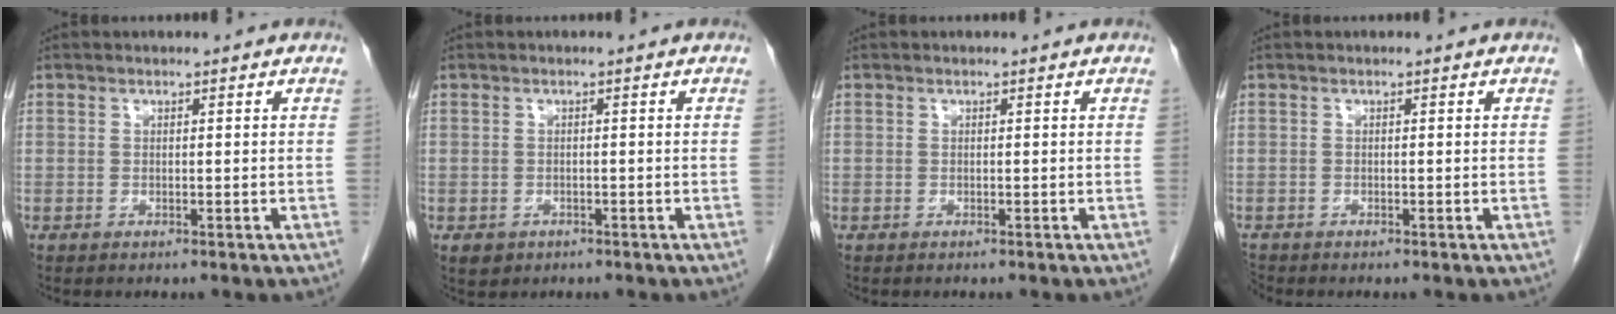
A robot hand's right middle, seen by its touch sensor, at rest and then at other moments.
{"total": 1.9, "force": [-1.0, 1.5, 0.5], "torque": [-0.011, 0.001, -0.009]}
{"total": 0.0}
{"total": 0.9, "force": [-0.9, 0.2, 0.0], "torque": [-0.004, -0.004, -0.018]}